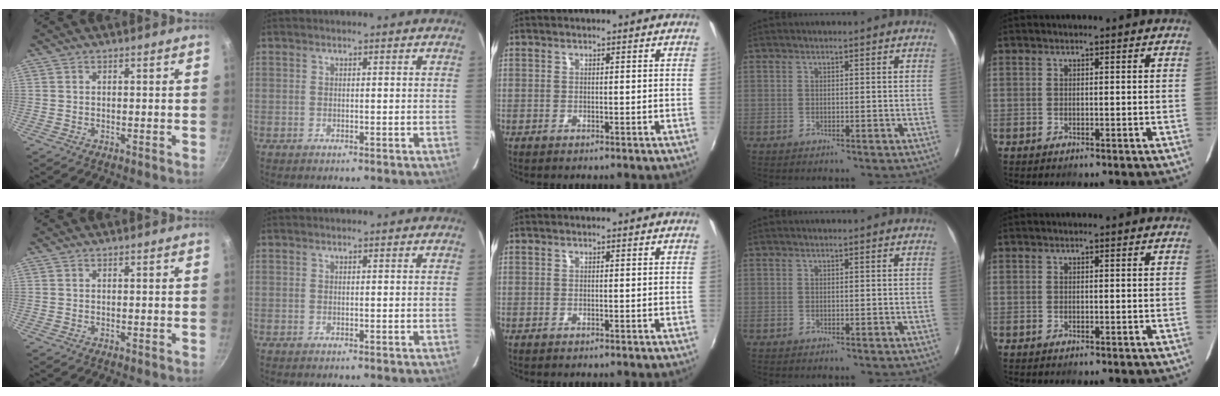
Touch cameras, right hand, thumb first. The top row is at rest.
{}